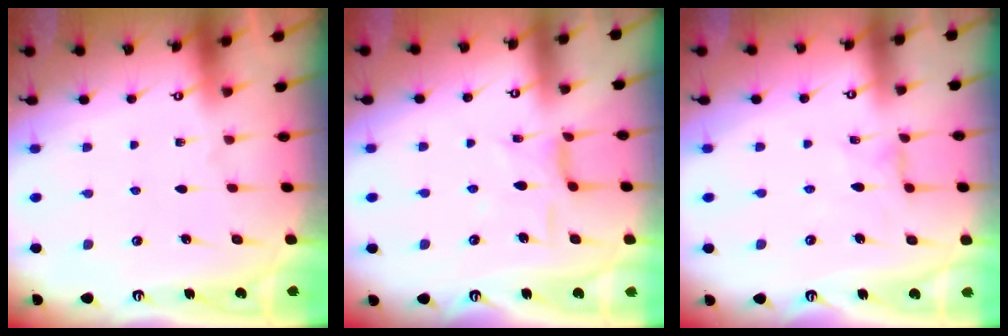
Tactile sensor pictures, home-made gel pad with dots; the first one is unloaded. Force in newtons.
{"total": 7.8, "press": 7.8, "slide": 0.5}
{"total": 0.6, "press": 0.6, "slide": 0.3}